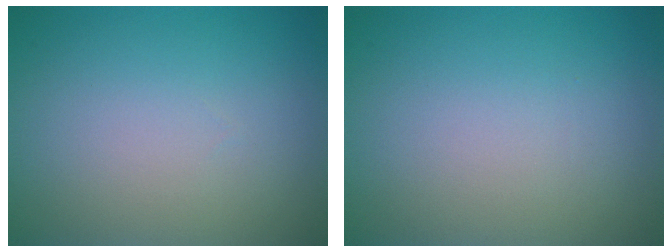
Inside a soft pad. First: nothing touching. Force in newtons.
{"total": 0.0}